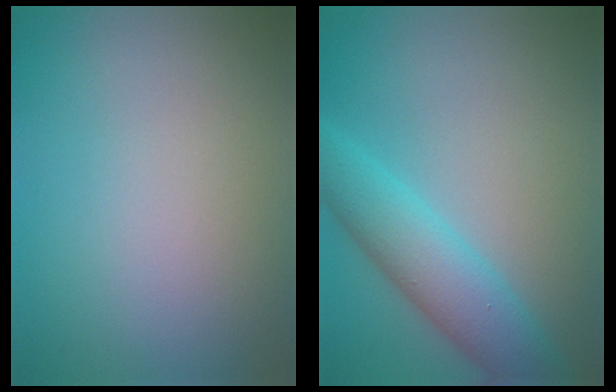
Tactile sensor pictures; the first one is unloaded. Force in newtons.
{"total": 5.7, "press": 5.7, "slide": 0.1}